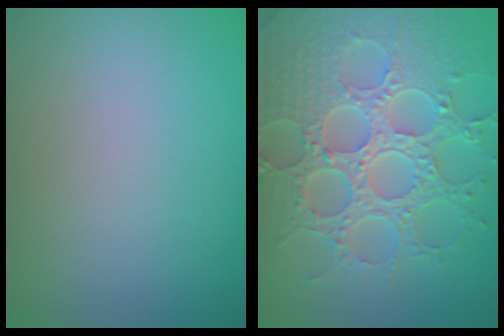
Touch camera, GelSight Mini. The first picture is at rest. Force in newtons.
{"total": 8.7, "press": 6.4, "slide": 5.9}